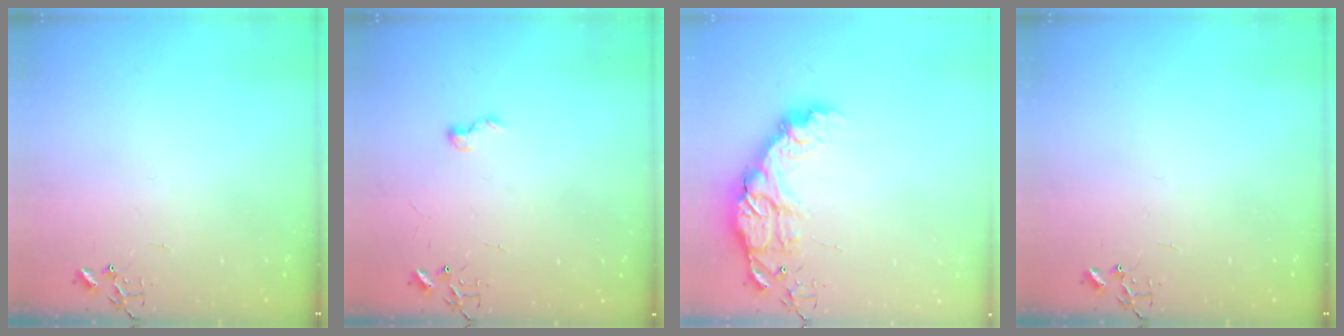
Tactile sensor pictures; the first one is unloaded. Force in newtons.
{"total": 5.4, "press": 5.3, "slide": 0.6}
{"total": 15.6, "press": 15.6, "slide": 0.9}
{"total": 0.0}